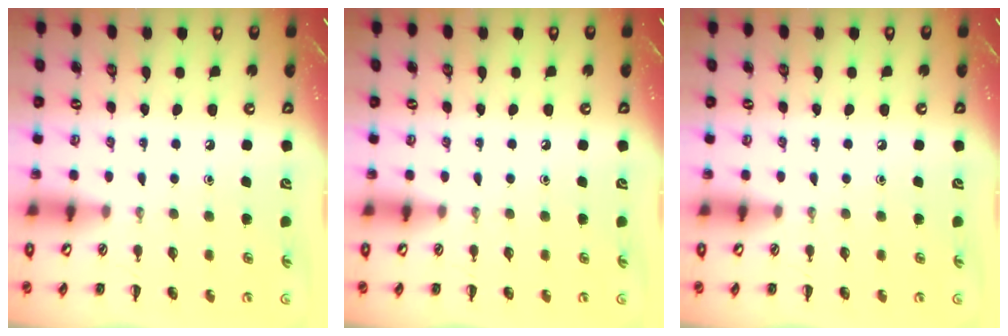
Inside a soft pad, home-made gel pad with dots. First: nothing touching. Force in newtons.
{"total": 0.0}
{"total": 0.0}